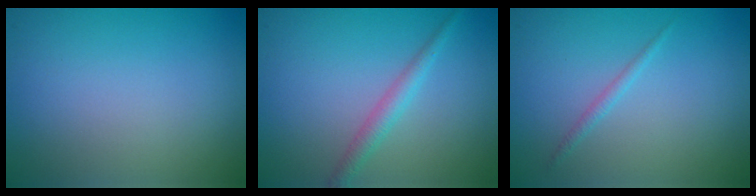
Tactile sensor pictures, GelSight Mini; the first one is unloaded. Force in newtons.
{"total": 1.9, "press": 1.9, "slide": 0.0}
{"total": 0.8, "press": 0.8, "slide": 0.1}